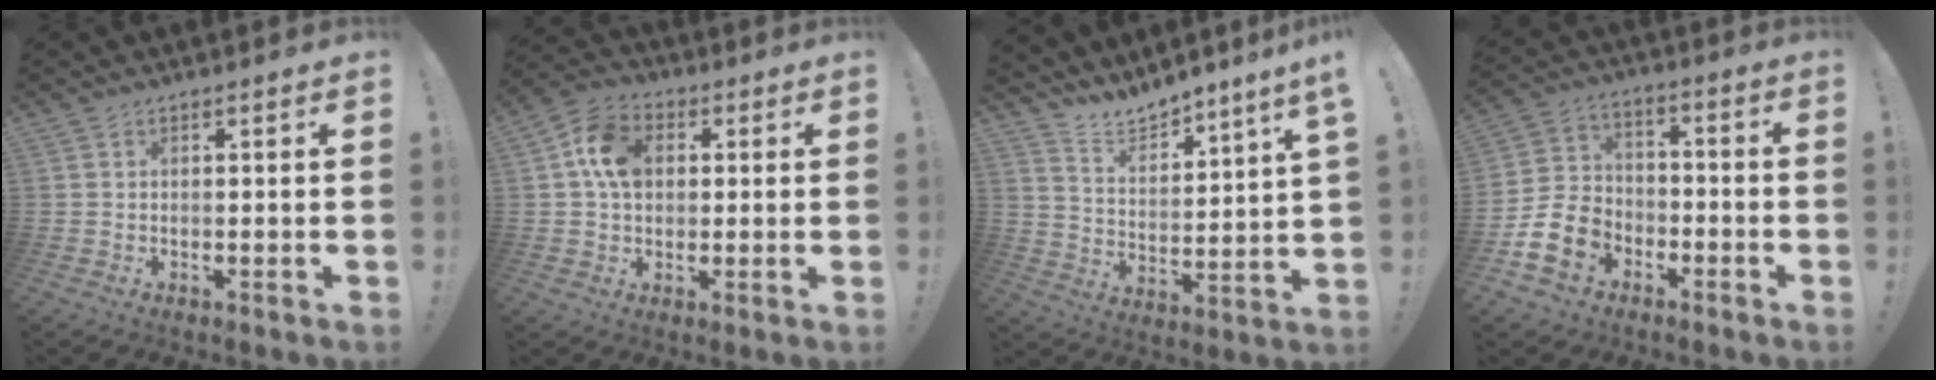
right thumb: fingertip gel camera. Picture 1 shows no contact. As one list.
[{"total": 11.4, "force": [2.5, 8.8, 6.9], "torque": [-0.119, 0.014, 0.051]}, {"total": 8.1, "force": [7.9, 0.2, 1.4], "torque": [-0.037, -0.077, 0.142]}, {"total": 13.3, "force": [-6.3, 9.7, 6.7], "torque": [-0.129, 0.038, -0.112]}]